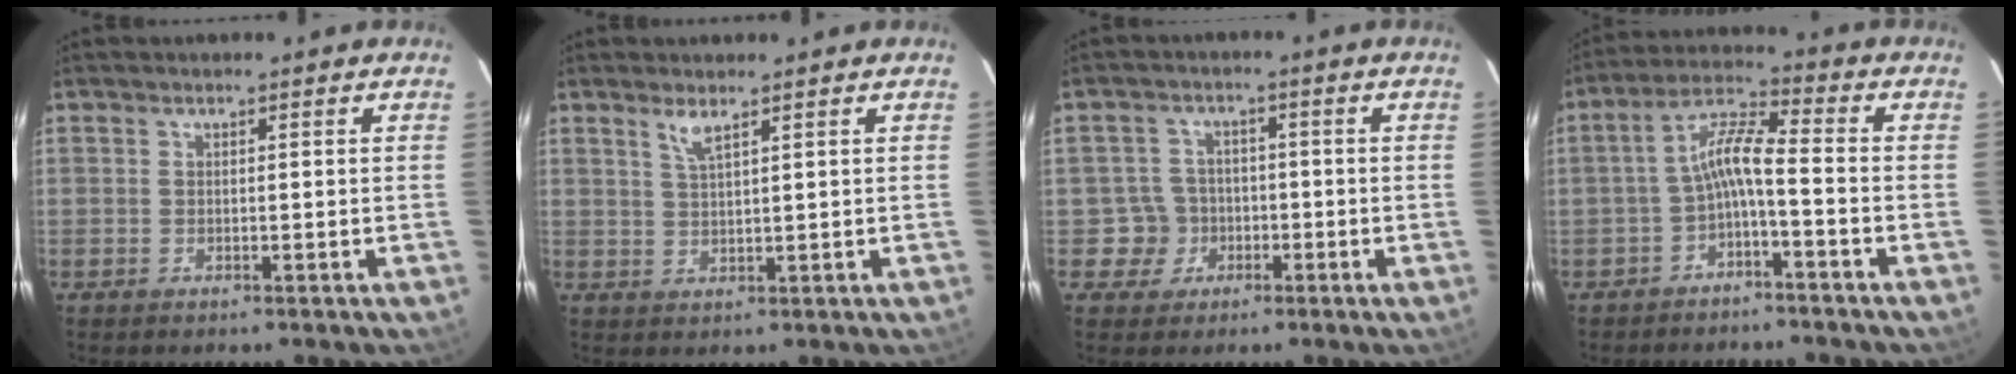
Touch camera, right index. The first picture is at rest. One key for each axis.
{"total": 2.6, "fx": 1.8, "fy": 0.2, "fz": 1.8, "tx": -0.038, "ty": 0.000, "tz": 0.036}
{"total": 4.9, "fx": -1.5, "fy": 4.6, "fz": -0.2, "tx": 0.003, "ty": 0.023, "tz": -0.022}
{"total": 6.1, "fx": -2.7, "fy": 0.7, "fz": 5.5, "tx": -0.130, "ty": 0.018, "tz": -0.051}